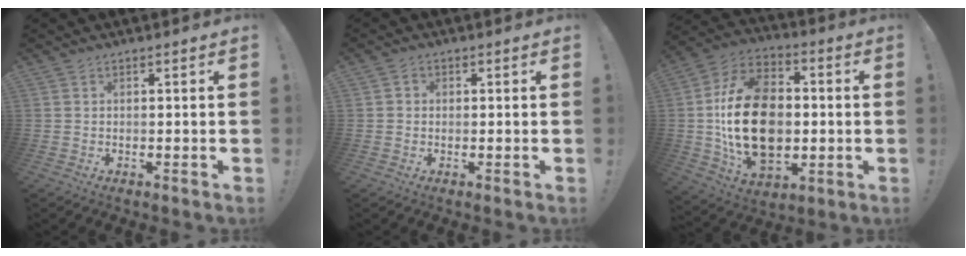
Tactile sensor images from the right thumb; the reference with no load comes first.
{"total": 1.6, "force": [-0.2, 1.4, 0.6], "torque": [-0.005, 0.004, -0.004]}
{"total": 25.1, "force": [-0.9, 17.6, 17.9], "torque": [-0.318, 0.016, -0.001]}